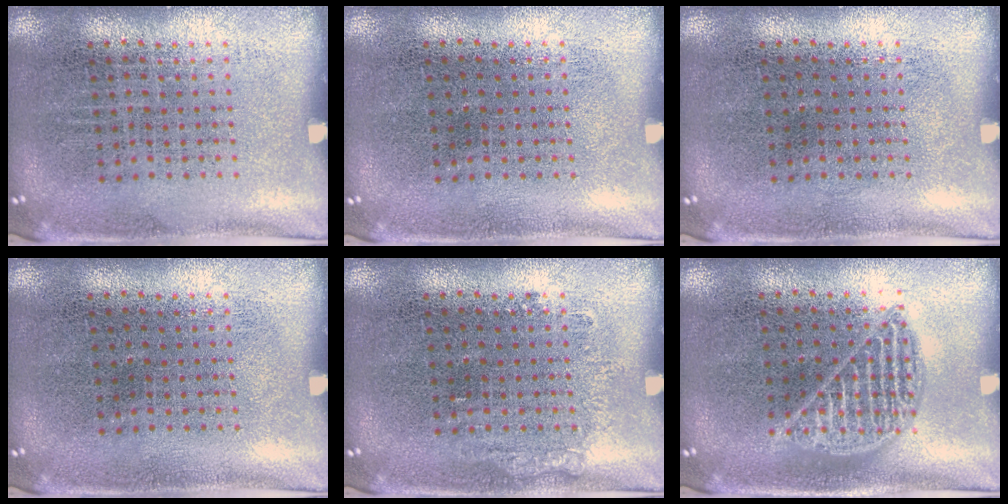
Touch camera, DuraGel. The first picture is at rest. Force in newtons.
{"total": 0.0}
{"total": 0.0}
{"total": 0.0}
{"total": 0.7, "press": 0.7, "slide": 0.2}
{"total": 1.0, "press": 1.0, "slide": 0.1}